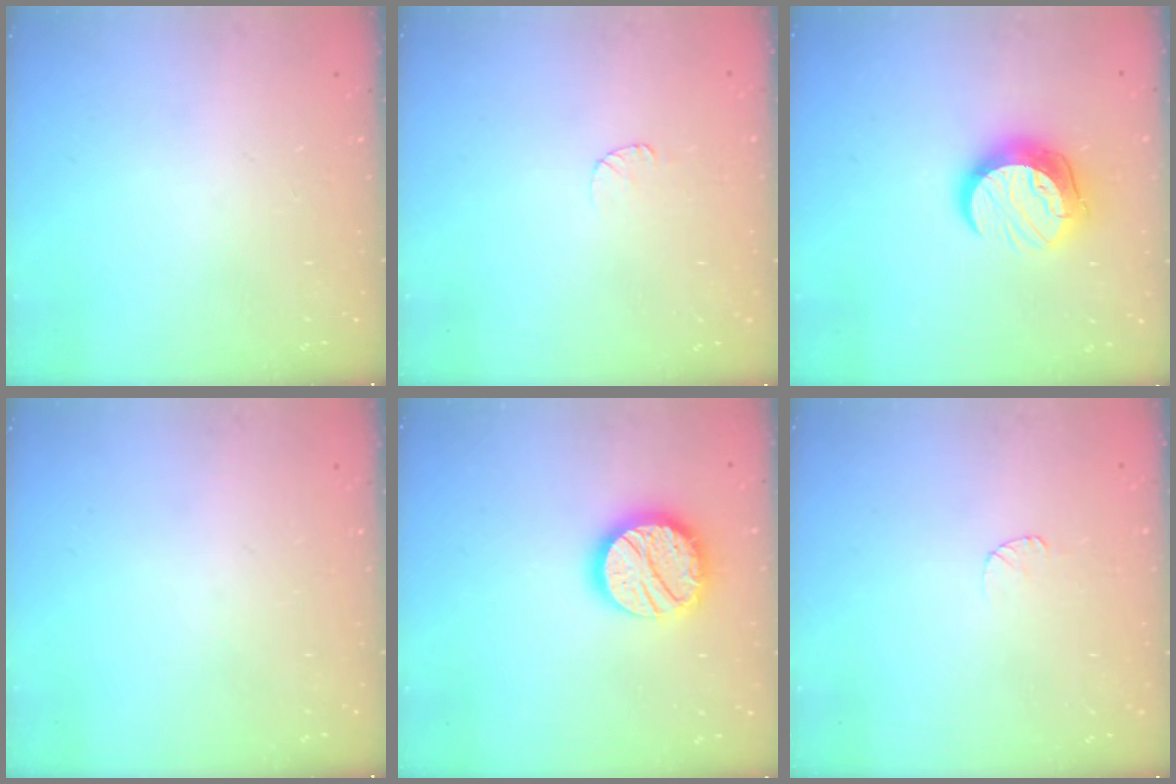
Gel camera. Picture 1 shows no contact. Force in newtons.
{"total": 4.0, "press": 3.9, "slide": 0.5}
{"total": 12.4, "press": 12.3, "slide": 1.0}
{"total": 0.0}
{"total": 17.8, "press": 17.7, "slide": 1.4}
{"total": 4.0, "press": 3.9, "slide": 0.5}